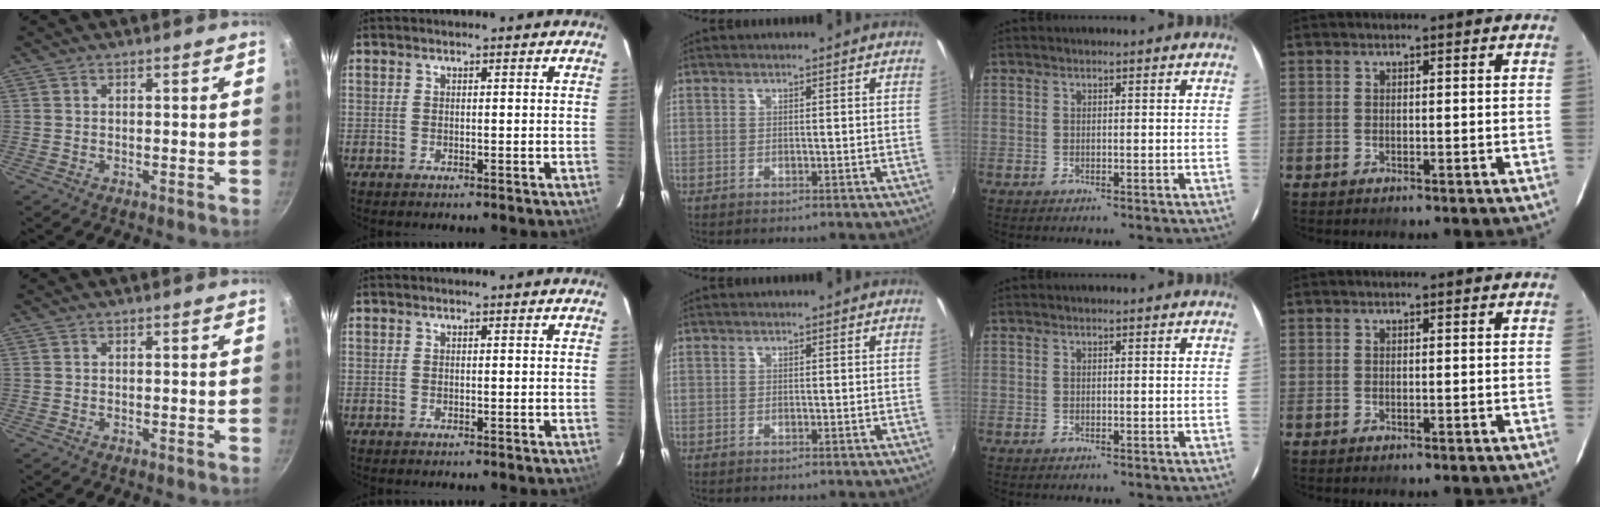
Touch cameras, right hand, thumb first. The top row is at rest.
{}